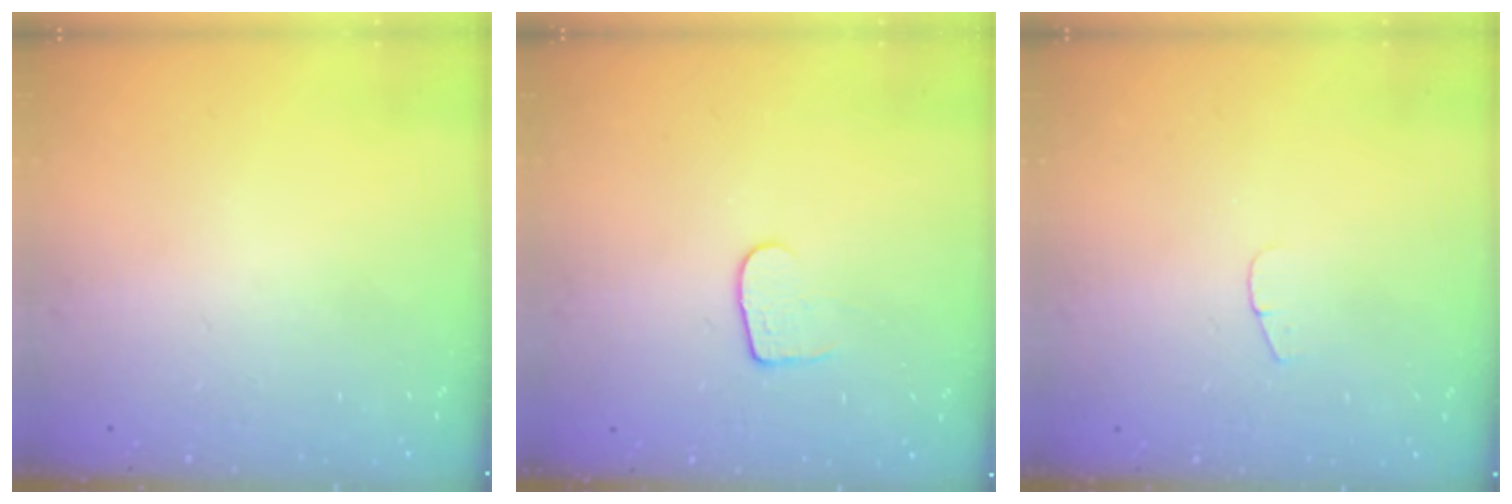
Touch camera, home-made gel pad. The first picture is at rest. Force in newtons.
{"total": 5.8, "press": 5.8, "slide": 0.6}
{"total": 3.8, "press": 3.8, "slide": 0.4}